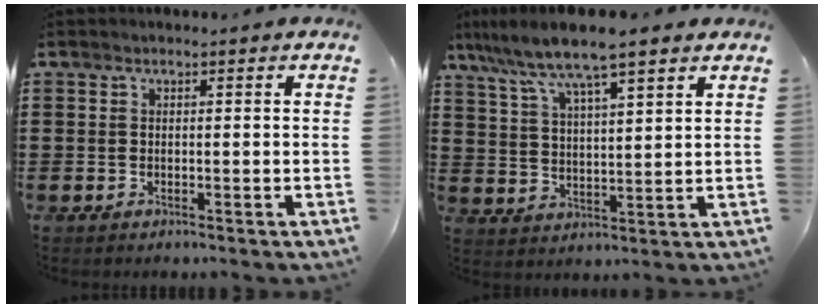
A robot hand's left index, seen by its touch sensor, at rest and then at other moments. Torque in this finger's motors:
{"motor_torque": [2.14, 0.00, 1.05, 0.21]}